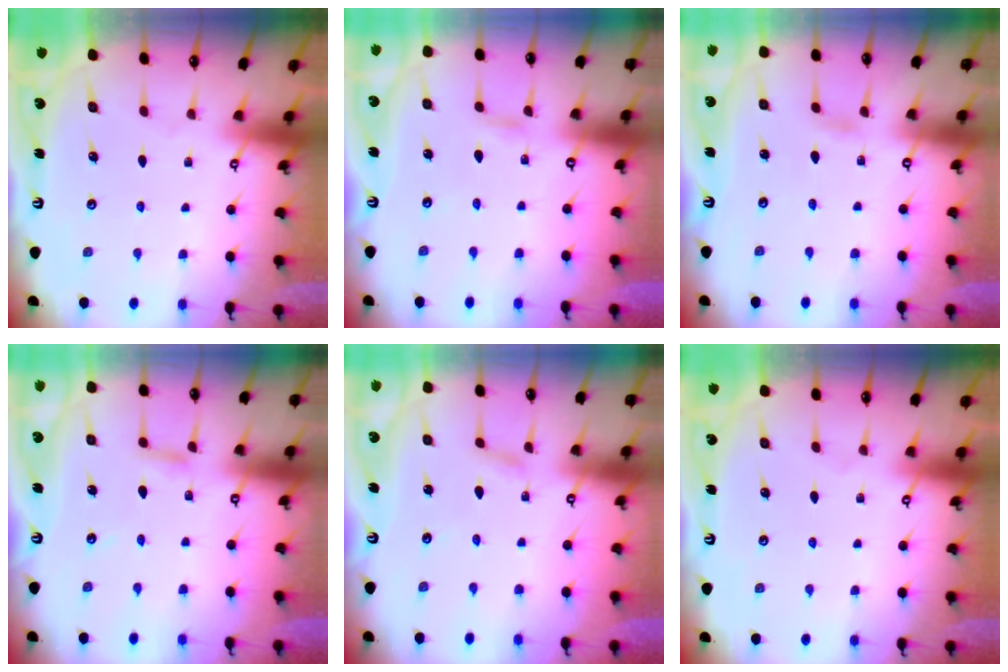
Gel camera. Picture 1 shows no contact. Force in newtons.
{"total": 2.9, "press": 2.9, "slide": 0.1}
{"total": 1.5, "press": 1.5, "slide": 0.2}
{"total": 4.8, "press": 4.7, "slide": 0.3}
{"total": 2.5, "press": 2.5, "slide": 0.2}
{"total": 0.0}